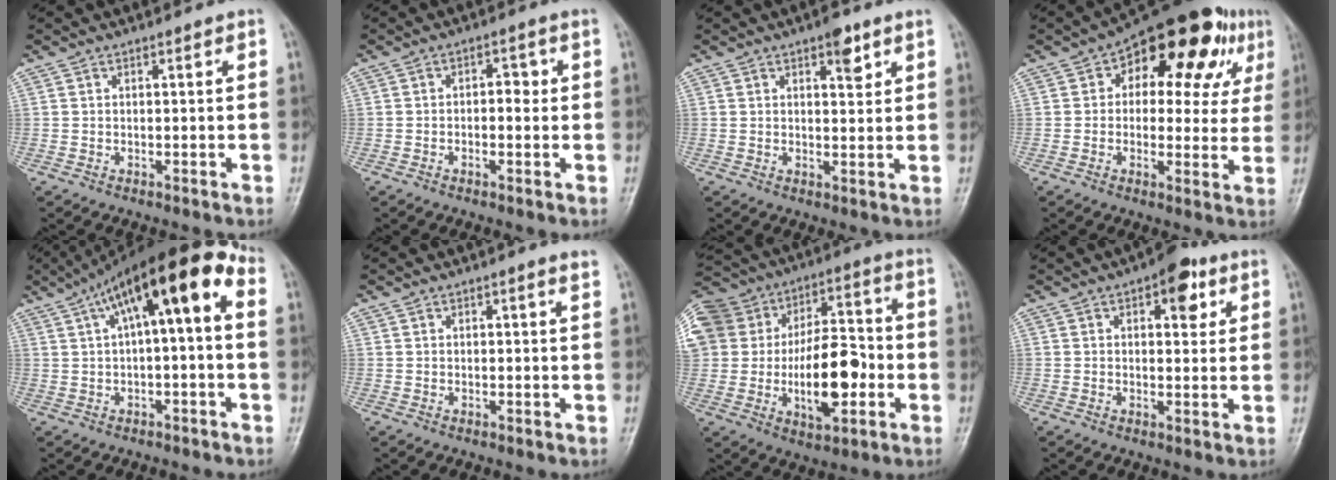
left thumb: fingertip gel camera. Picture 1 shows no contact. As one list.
[{"total": 3.4, "force": [0.0, 1.9, 2.8], "torque": [-0.026, 0.014, -0.005]}, {"total": 4.2, "force": [2.3, 1.8, 3.1], "torque": [-0.027, -0.010, 0.030]}, {"total": 18.8, "force": [7.1, 10.4, 14.0], "torque": [-0.126, 0.016, 0.088]}, {"total": 14.1, "force": [3.7, 4.4, 12.9], "torque": [-0.187, 0.048, 0.047]}, {"total": 1.3, "force": [1.0, 0.3, 0.8], "torque": [-0.008, -0.004, 0.012]}, {"total": 30.3, "force": [-1.8, 20.6, 22.2], "torque": [-0.446, 0.053, -0.014]}, {"total": 7.4, "force": [3.4, 3.7, 5.4], "torque": [-0.039, -0.007, 0.038]}]